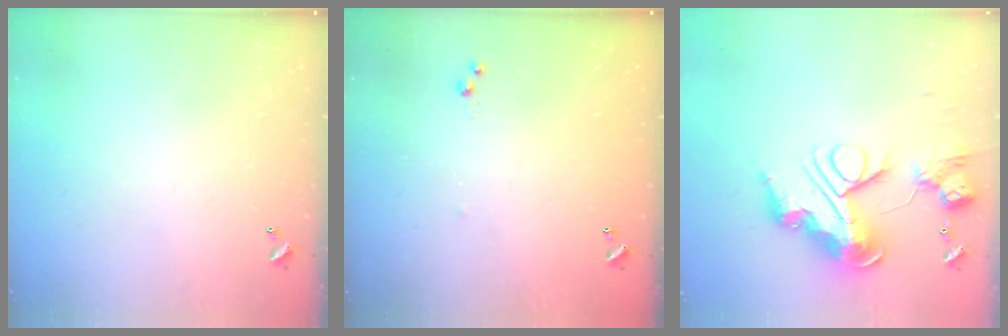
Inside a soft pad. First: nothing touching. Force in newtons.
{"total": 4.8, "press": 4.7, "slide": 0.4}
{"total": 0.7, "press": 0.7, "slide": 0.0}